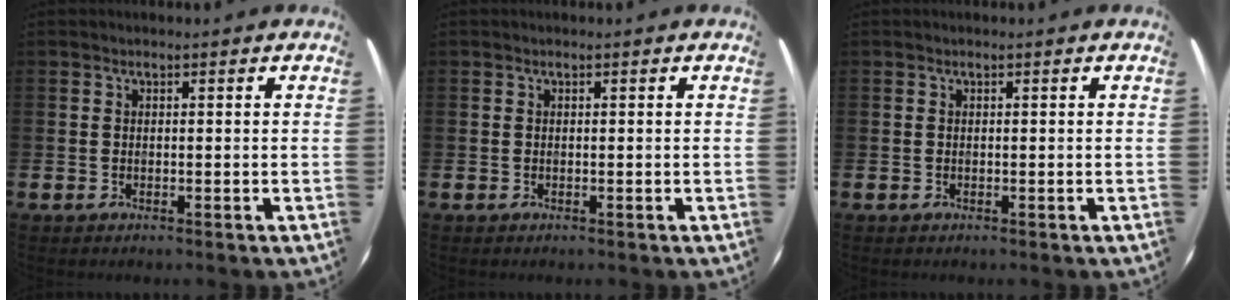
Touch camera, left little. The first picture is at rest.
{"total": 0.0}
{"total": 0.0}